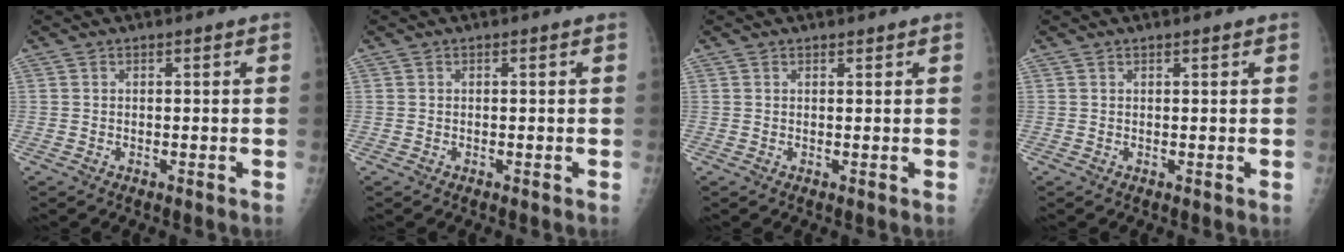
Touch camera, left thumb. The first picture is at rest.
{"total": 0.0}
{"total": 0.7, "force": [0.6, 0.2, 0.1], "torque": [-0.002, -0.005, 0.010]}
{"total": 0.6, "force": [0.5, 0.1, 0.3], "torque": [-0.005, -0.001, 0.008]}